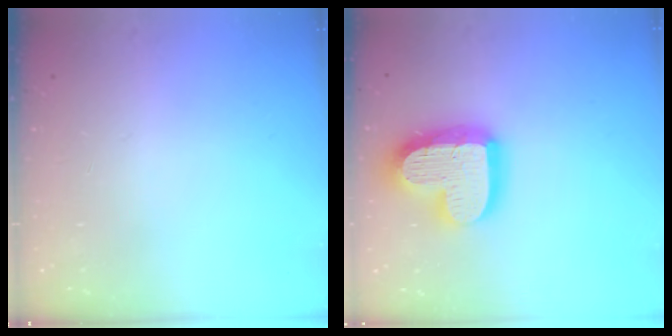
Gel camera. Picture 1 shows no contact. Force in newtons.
{"total": 19.6, "press": 19.6, "slide": 1.5}